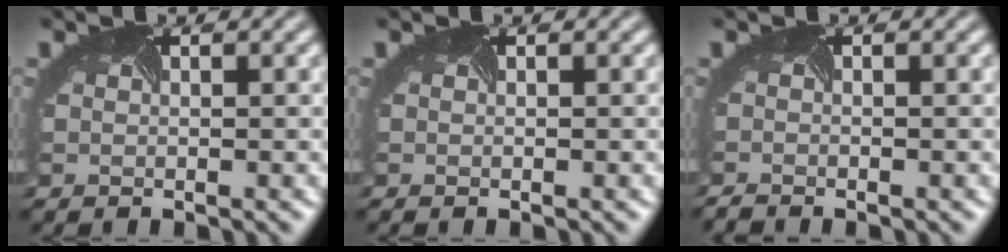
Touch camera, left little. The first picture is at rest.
{"total": 0.0}
{"total": 1.3, "force": [-1.3, -0.2, -0.2], "torque": [-0.004, -0.014, -0.026]}